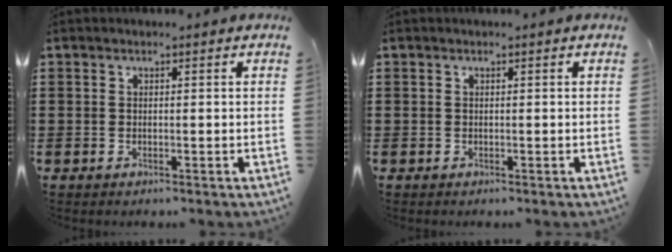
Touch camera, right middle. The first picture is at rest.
{"total": 0.0}